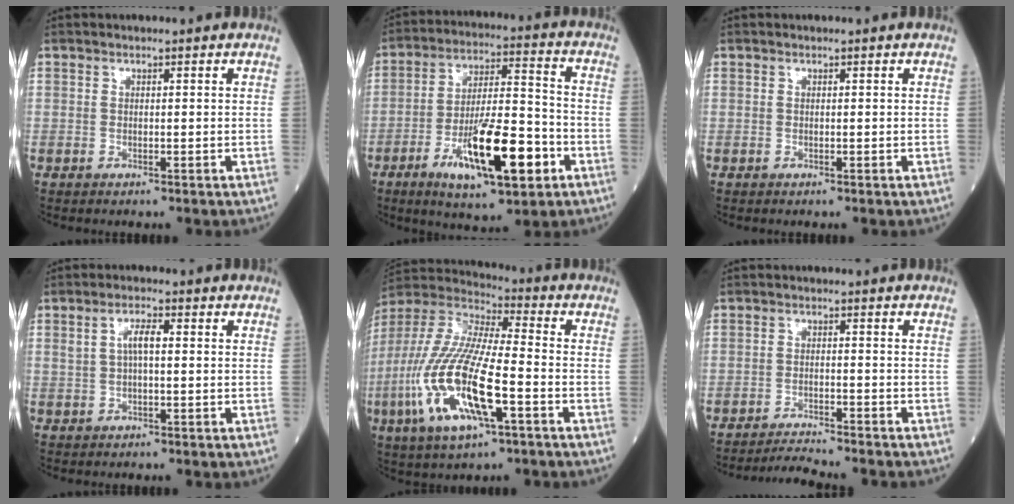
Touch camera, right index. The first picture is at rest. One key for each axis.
{"total": 16.1, "fx": -6.5, "fy": 3.6, "fz": 14.3, "tx": -0.247, "ty": -0.008, "tz": -0.103}
{"total": 0.0}
{"total": 3.6, "fx": 0.7, "fy": 1.1, "fz": 3.4, "tx": -0.067, "ty": 0.012, "tz": 0.015}
{"total": 19.6, "fx": -6.2, "fy": 4.5, "fz": 18.1, "tx": -0.403, "ty": -0.025, "tz": -0.114}
{"total": 5.3, "fx": -5.1, "fy": -0.9, "fz": 1.2, "tx": -0.021, "ty": -0.013, "tz": -0.081}